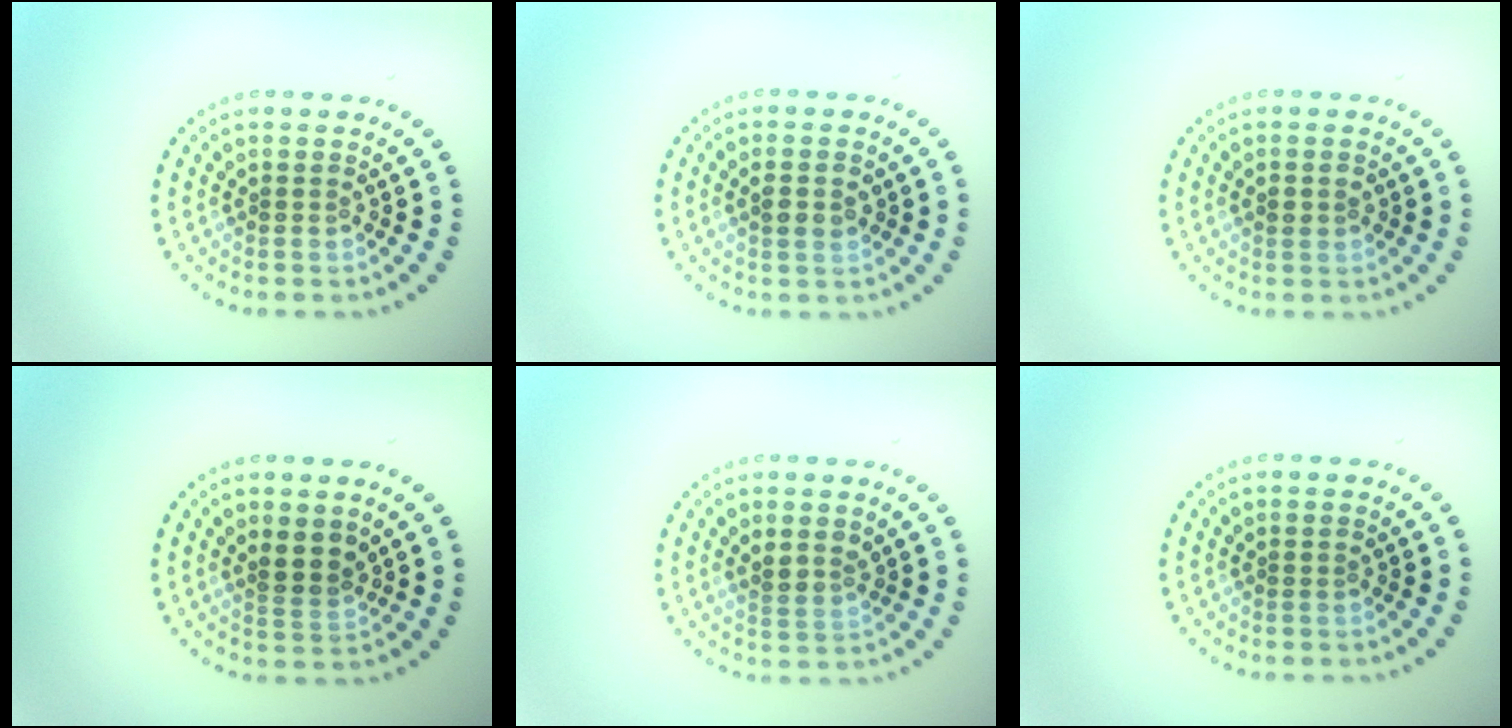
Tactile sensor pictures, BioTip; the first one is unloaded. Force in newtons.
{"total": 1.9, "press": 1.9, "slide": 0.3}
{"total": 1.5, "press": 1.5, "slide": 0.2}
{"total": 1.8, "press": 1.4, "slide": 1.1}
{"total": 1.9, "press": 1.5, "slide": 1.1}
{"total": 0.0}